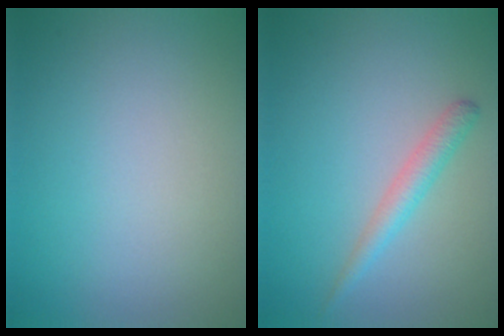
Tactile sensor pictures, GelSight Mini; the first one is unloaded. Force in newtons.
{"total": 1.9, "press": 1.9, "slide": 0.0}